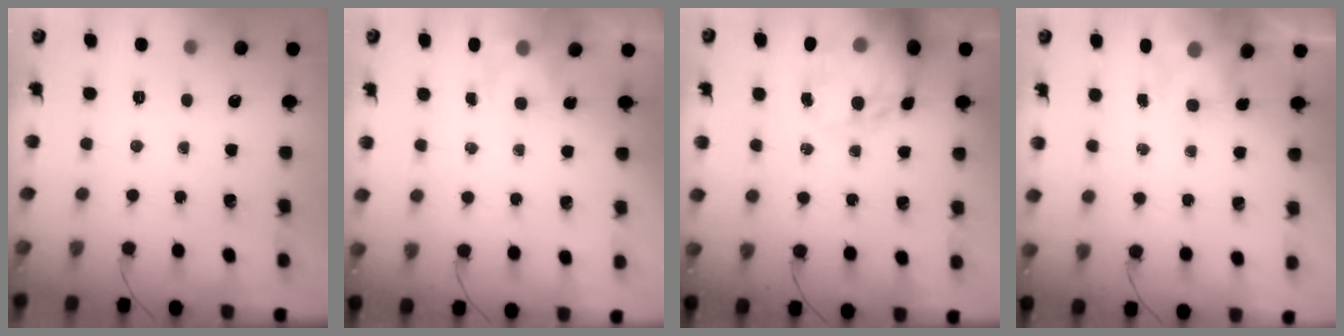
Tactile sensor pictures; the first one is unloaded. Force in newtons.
{"total": 4.1, "press": 3.9, "slide": 1.1}
{"total": 18.9, "press": 18.4, "slide": 4.2}
{"total": 4.0, "press": 4.0, "slide": 0.7}